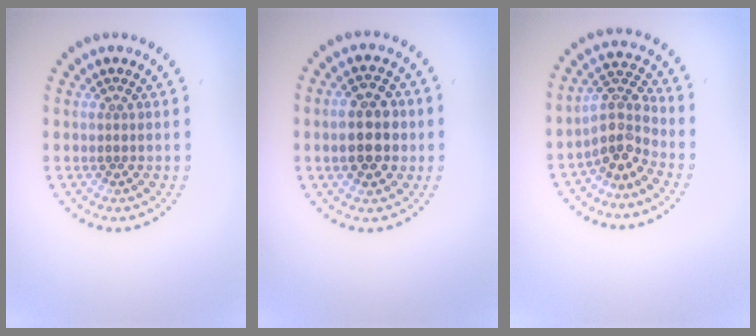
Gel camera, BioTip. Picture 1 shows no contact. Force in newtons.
{"total": 5.5, "press": 5.5, "slide": 0.3}
{"total": 3.7, "press": 2.7, "slide": 2.6}